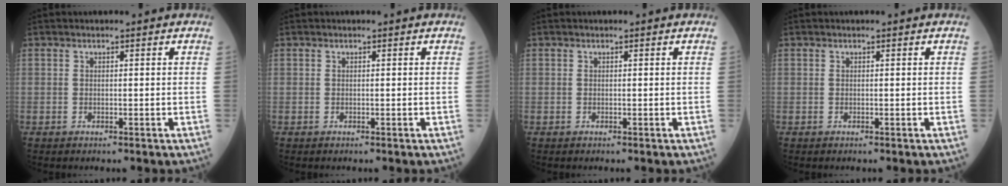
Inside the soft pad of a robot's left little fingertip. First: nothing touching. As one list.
[{"total": 0.0}, {"total": 0.0}, {"total": 0.0}]